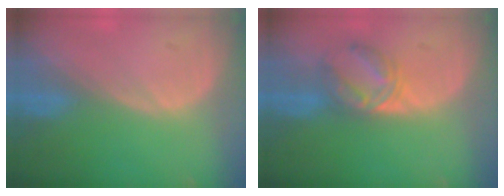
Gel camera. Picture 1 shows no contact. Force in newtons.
{"total": 5.6, "press": 5.5, "slide": 1.1}